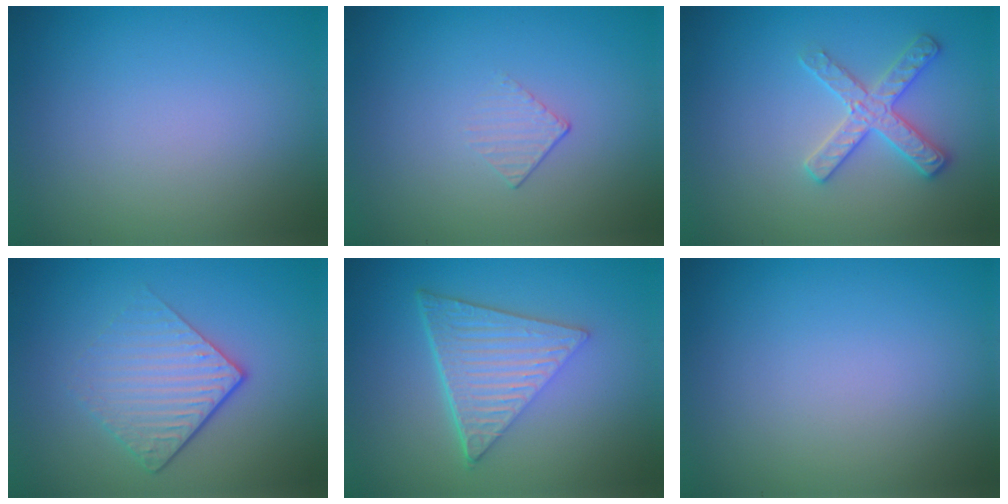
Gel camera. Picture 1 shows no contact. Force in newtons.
{"total": 1.2, "press": 0.4, "slide": 1.2}
{"total": 2.9, "press": 2.9, "slide": 0.1}
{"total": 4.4, "press": 2.9, "slide": 3.3}
{"total": 6.8, "press": 4.5, "slide": 5.0}
{"total": 0.0}